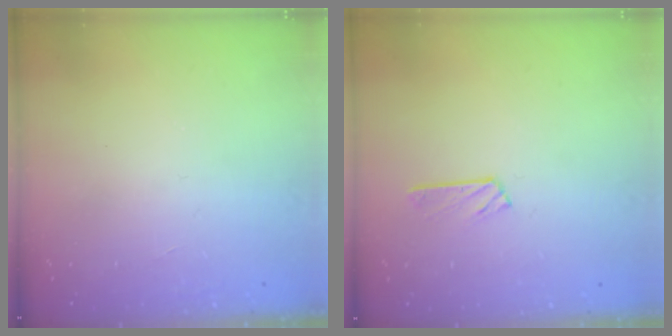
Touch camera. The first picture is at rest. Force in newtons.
{"total": 2.9, "press": 2.8, "slide": 0.3}